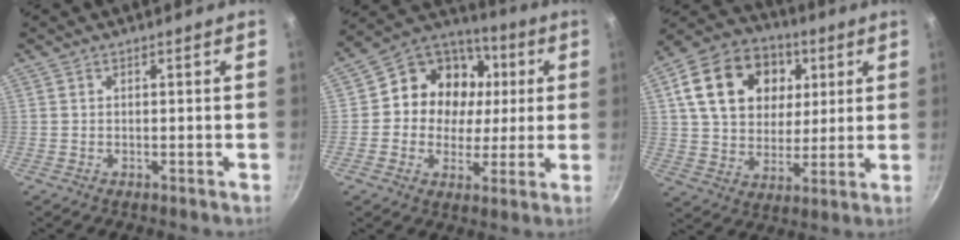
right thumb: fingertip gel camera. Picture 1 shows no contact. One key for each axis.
{"total": 15.9, "fx": 2.0, "fy": 14.0, "fz": 7.4, "tx": -0.092, "ty": 0.017, "tz": 0.017}
{"total": 20.3, "fx": 6.1, "fy": 15.4, "fz": 11.8, "tx": -0.183, "ty": 0.006, "tz": 0.099}